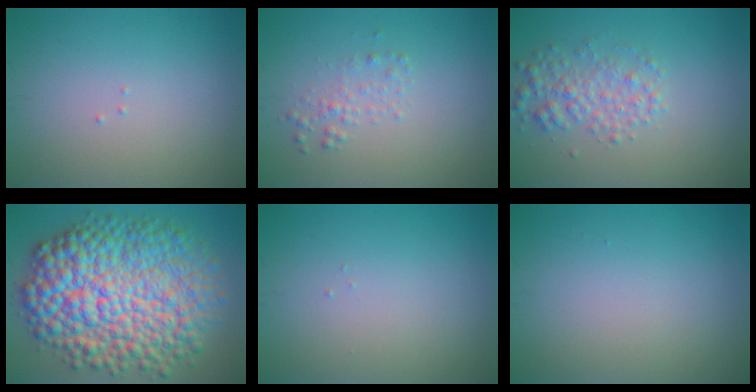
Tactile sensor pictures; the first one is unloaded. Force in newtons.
{"total": 1.3, "press": 1.3, "slide": 0.0}
{"total": 2.9, "press": 2.9, "slide": 0.1}
{"total": 14.5, "press": 14.5, "slide": 0.1}
{"total": 0.0}
{"total": 0.0}